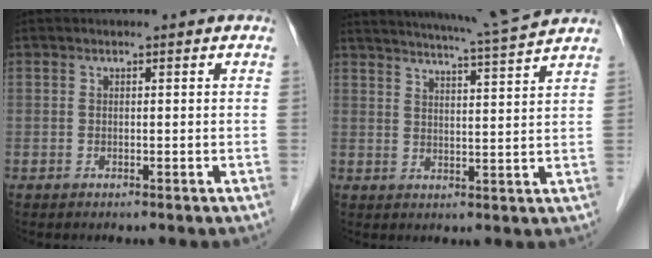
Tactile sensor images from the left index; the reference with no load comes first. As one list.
[{"total": 11.4, "force": [10.6, -1.8, 3.9], "torque": [-0.075, -0.019, 0.143]}]